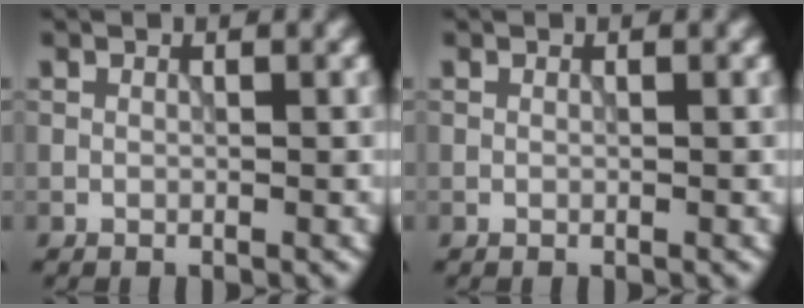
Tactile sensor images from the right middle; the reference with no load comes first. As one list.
[{"total": 0.0}]